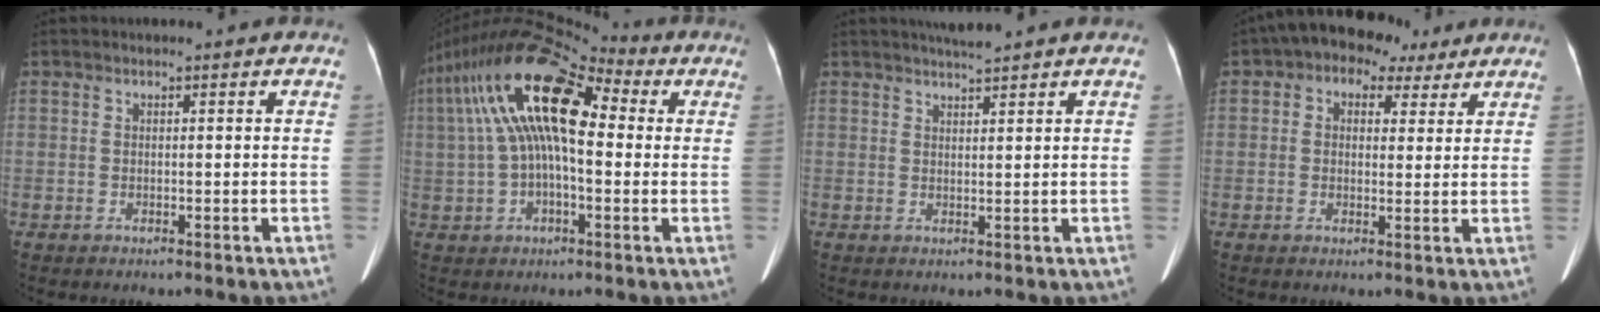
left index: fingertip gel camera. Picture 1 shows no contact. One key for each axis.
{"total": 18.1, "fx": 3.6, "fy": 7.6, "fz": 16.0, "tx": -0.319, "ty": 0.068, "tz": 0.053}
{"total": 2.9, "fx": 2.6, "fy": -0.2, "fz": 1.2, "tx": -0.017, "ty": 0.012, "tz": 0.044}
{"total": 7.5, "fx": 4.1, "fy": 5.0, "fz": 3.7, "tx": -0.050, "ty": 0.040, "tz": 0.058}